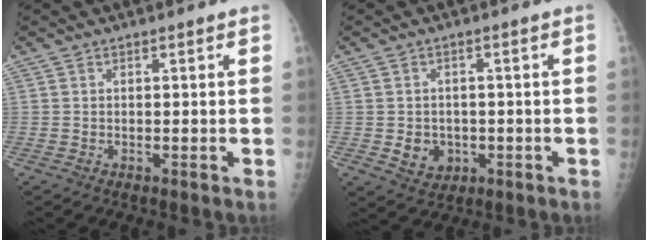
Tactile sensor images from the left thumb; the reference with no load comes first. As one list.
[{"total": 4.6, "force": [-0.8, 3.9, 2.2], "torque": [-0.018, 0.003, -0.001]}]